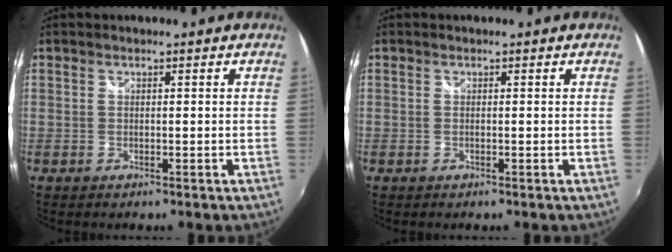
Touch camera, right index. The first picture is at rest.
{"total": 0.0}